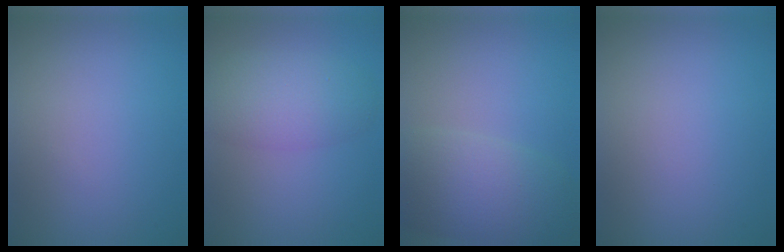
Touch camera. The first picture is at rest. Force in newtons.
{"total": 4.9, "press": 4.9, "slide": 0.1}
{"total": 7.1, "press": 7.0, "slide": 0.4}
{"total": 0.0}